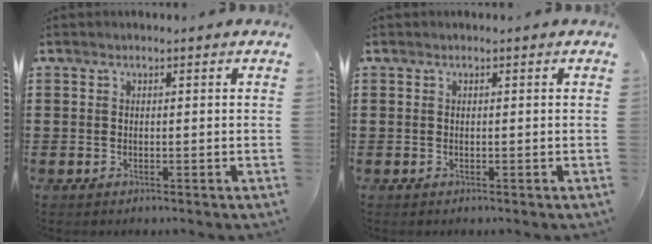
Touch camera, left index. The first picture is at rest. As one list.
[{"total": 0.0}]